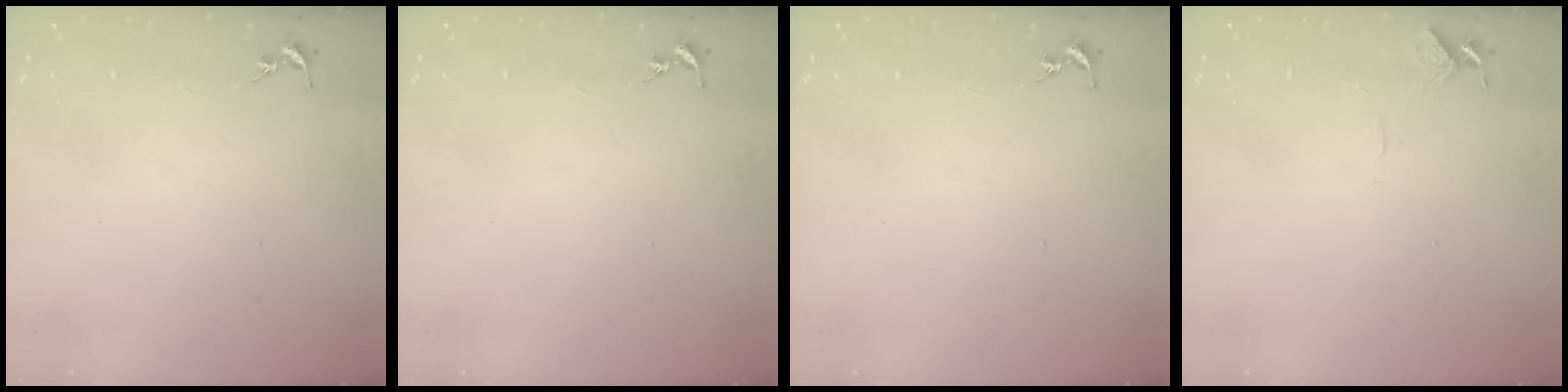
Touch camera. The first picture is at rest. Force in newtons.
{"total": 0.0}
{"total": 0.0}
{"total": 4.6, "press": 4.5, "slide": 0.4}